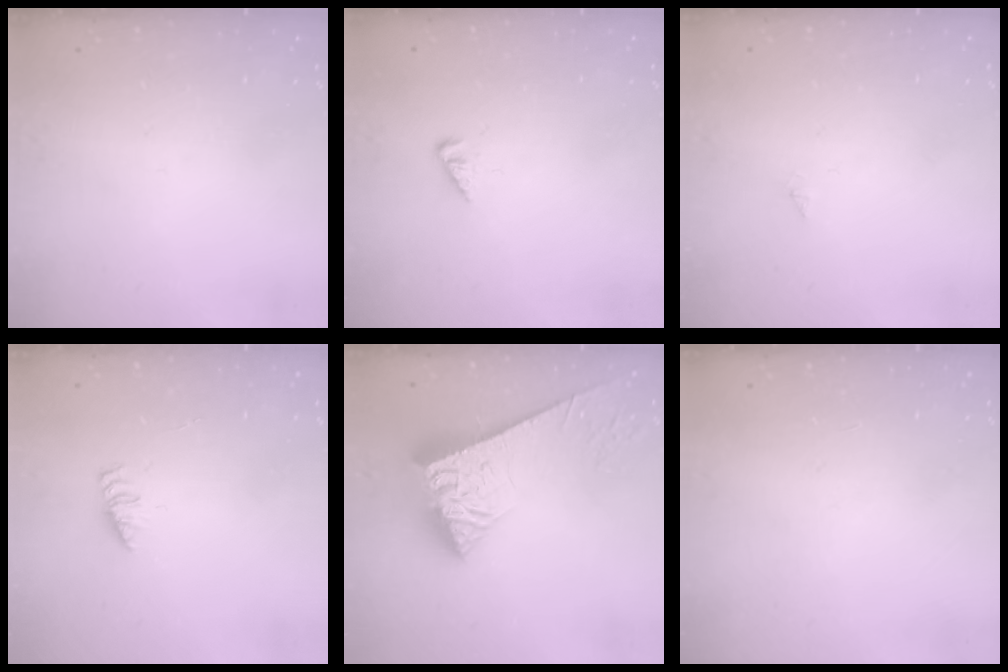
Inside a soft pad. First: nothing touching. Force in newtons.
{"total": 1.5, "press": 1.5, "slide": 0.3}
{"total": 0.0}
{"total": 1.4, "press": 1.3, "slide": 0.3}
{"total": 8.0, "press": 7.9, "slide": 1.4}
{"total": 0.0}